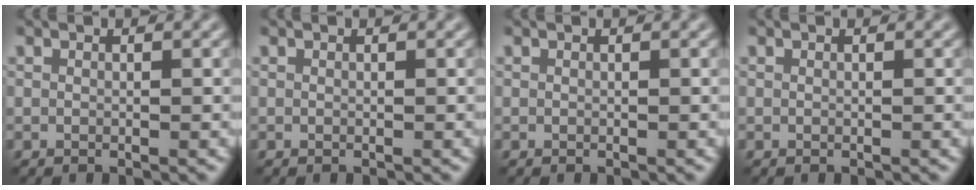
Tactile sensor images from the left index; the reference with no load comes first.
{"total": 0.0}
{"total": 0.0}
{"total": 0.0}